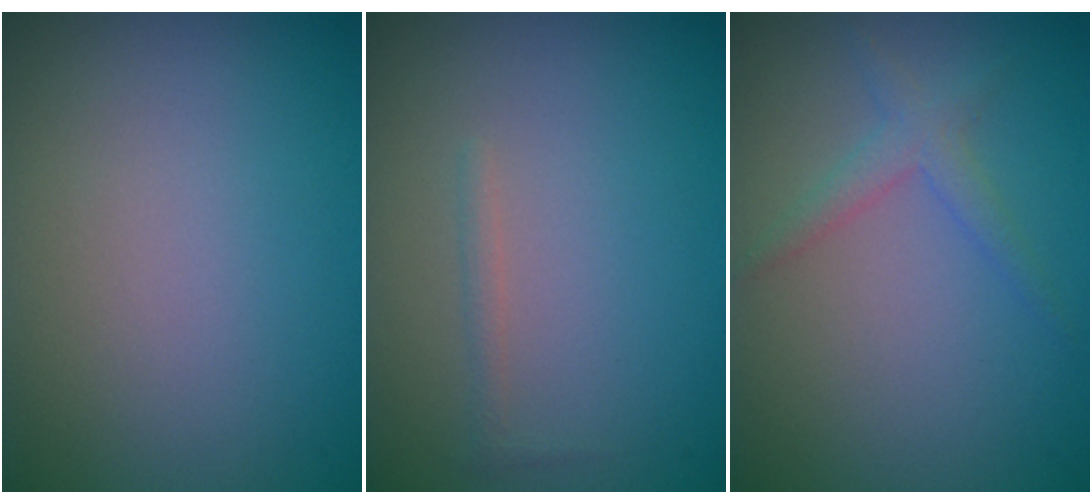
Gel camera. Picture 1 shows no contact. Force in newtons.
{"total": 0.7, "press": 0.7, "slide": 0.0}
{"total": 1.8, "press": 1.8, "slide": 0.1}